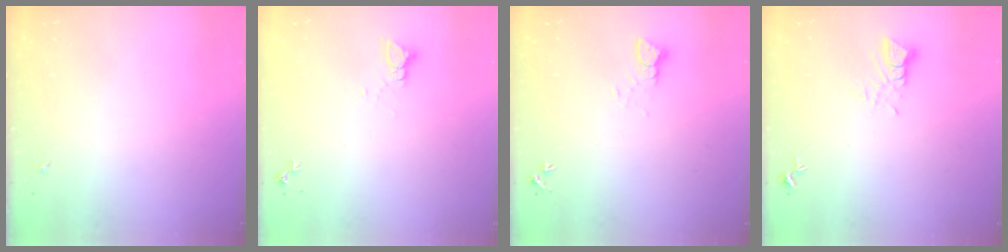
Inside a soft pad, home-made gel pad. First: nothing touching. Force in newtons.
{"total": 2.2, "press": 2.2, "slide": 0.1}
{"total": 2.6, "press": 2.6, "slide": 0.1}
{"total": 3.5, "press": 3.5, "slide": 0.2}